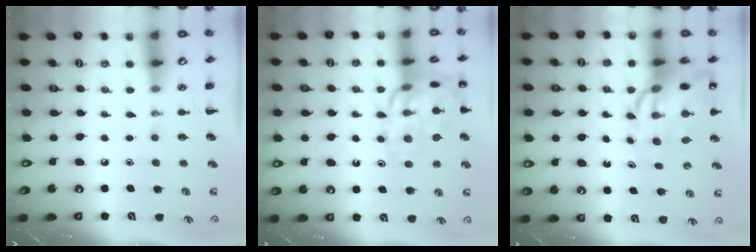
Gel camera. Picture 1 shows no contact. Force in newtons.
{"total": 16.4, "press": 16.4, "slide": 0.5}
{"total": 14.2, "press": 13.6, "slide": 3.8}